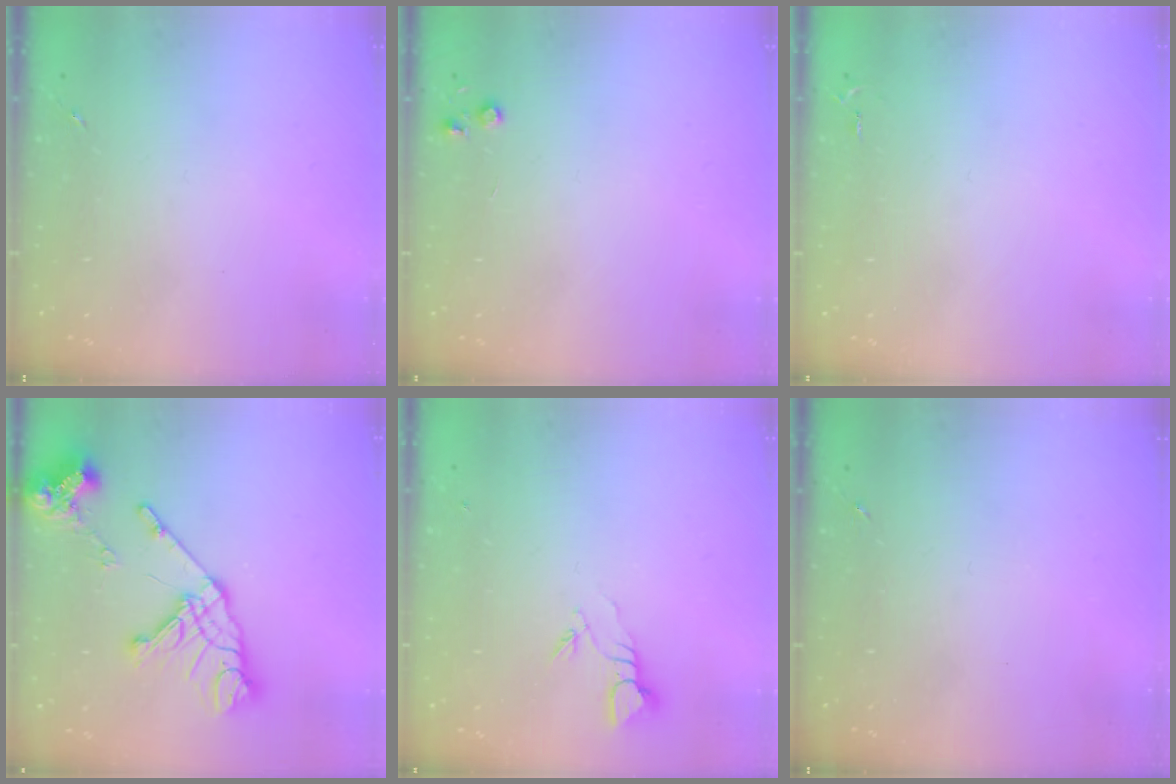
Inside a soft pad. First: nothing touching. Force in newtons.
{"total": 3.8, "press": 3.7, "slide": 0.5}
{"total": 2.6, "press": 2.6, "slide": 0.4}
{"total": 19.2, "press": 19.1, "slide": 2.3}
{"total": 3.8, "press": 3.8, "slide": 0.3}
{"total": 0.0}